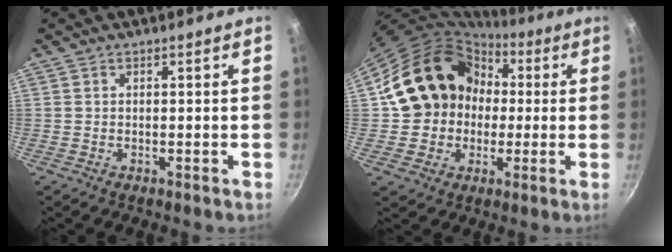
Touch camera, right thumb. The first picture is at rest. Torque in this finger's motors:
{"motor_torque": [1.32, 3.62, 0.25, -0.05, 0.56]}